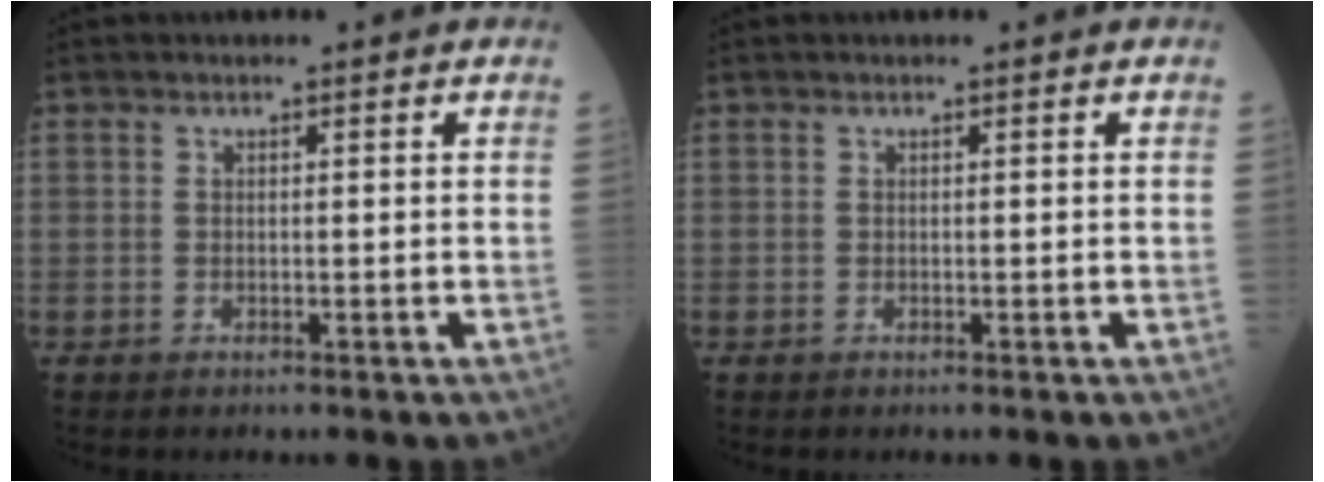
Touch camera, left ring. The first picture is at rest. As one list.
[{"total": 0.0}]